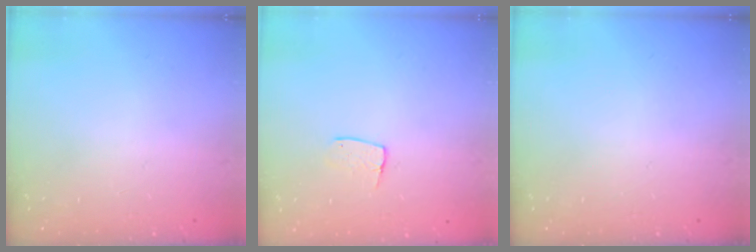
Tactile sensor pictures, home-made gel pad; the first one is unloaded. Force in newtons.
{"total": 6.5, "press": 6.5, "slide": 0.4}
{"total": 0.0}